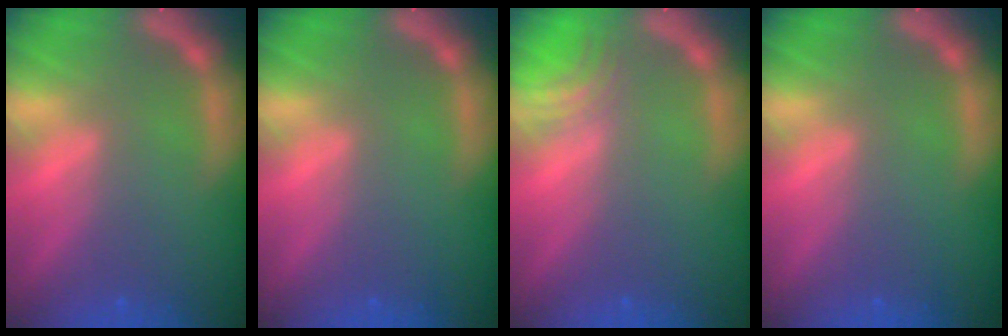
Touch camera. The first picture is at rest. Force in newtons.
{"total": 0.0}
{"total": 2.5}
{"total": 0.0}